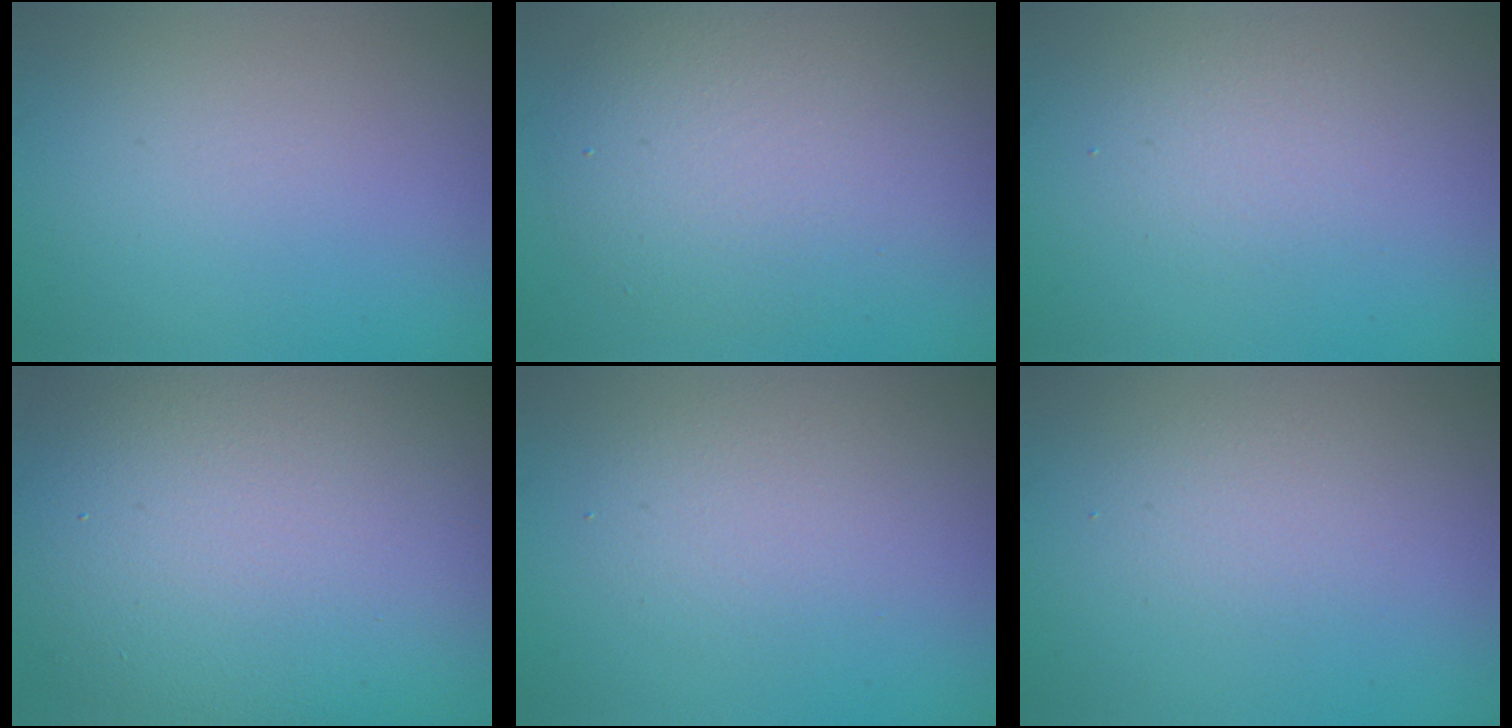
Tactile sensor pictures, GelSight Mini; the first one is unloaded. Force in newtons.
{"total": 6.1, "press": 6.1, "slide": 0.4}
{"total": 2.2, "press": 2.2, "slide": 0.2}
{"total": 16.4, "press": 16.4, "slide": 0.8}
{"total": 2.8, "press": 2.8, "slide": 0.2}
{"total": 1.8, "press": 1.8, "slide": 0.0}